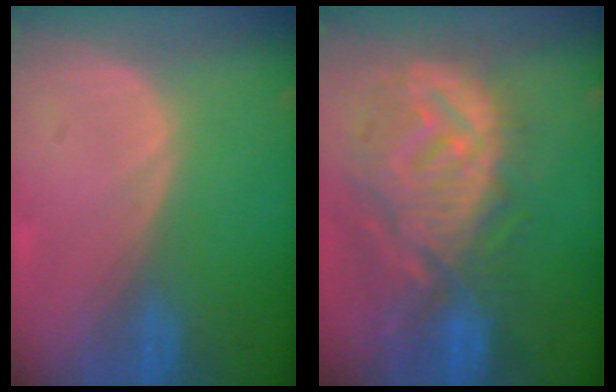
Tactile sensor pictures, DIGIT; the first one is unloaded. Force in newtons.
{"total": 12.3, "press": 11.0, "slide": 5.4}